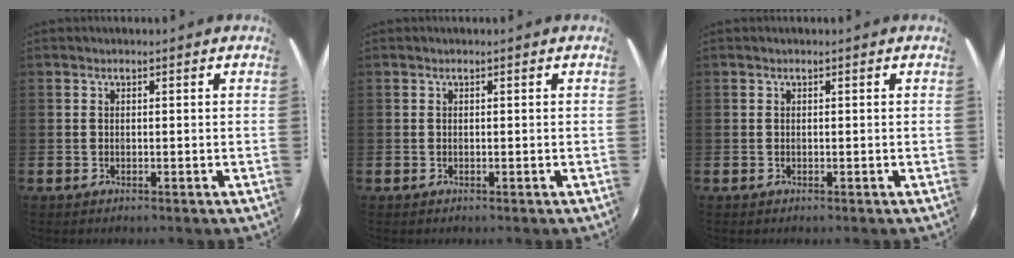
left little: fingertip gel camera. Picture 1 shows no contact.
{"total": 0.0}
{"total": 0.0}